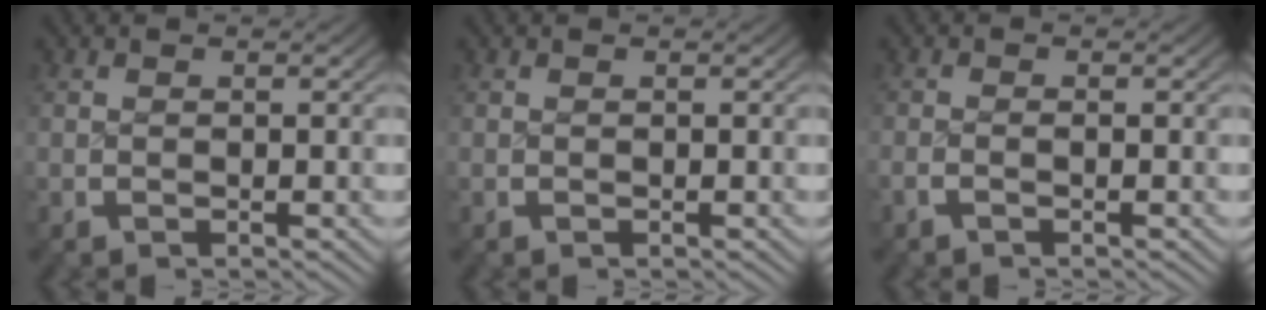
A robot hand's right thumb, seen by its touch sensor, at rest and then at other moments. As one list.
[{"total": 0.0}, {"total": 1.1, "force": [-0.8, 0.4, 0.6], "torque": [-0.016, -0.001, -0.018]}]